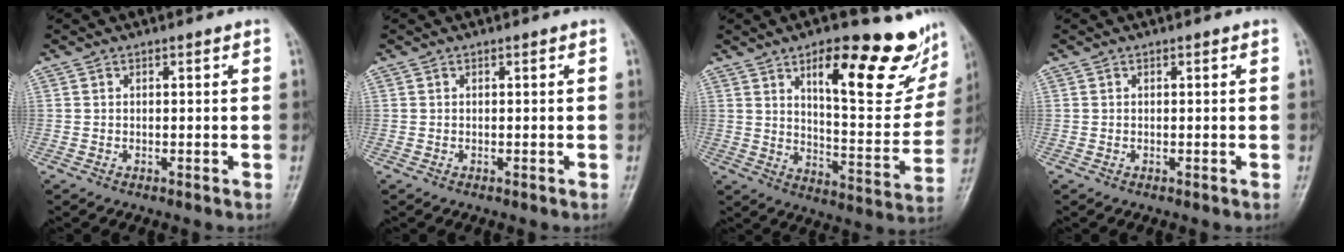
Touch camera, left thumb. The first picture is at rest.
{"total": 0.0}
{"total": 23.1, "force": [12.6, 7.7, 17.8], "torque": [-0.196, -0.058, 0.186]}
{"total": 0.0}